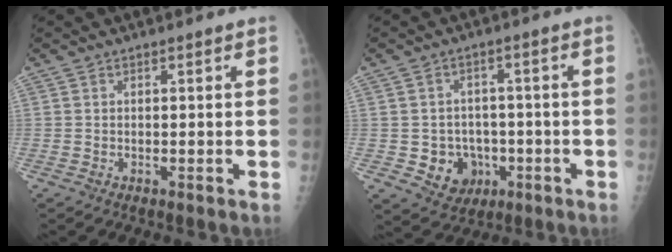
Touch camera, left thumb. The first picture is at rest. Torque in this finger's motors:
{"motor_torque": [-0.12, 0.13, 0.23, 0.17, 0.01]}